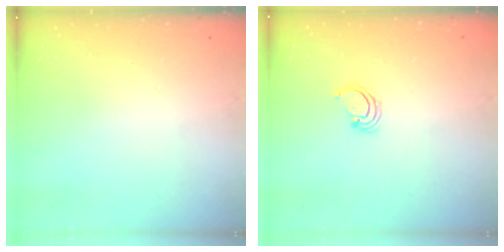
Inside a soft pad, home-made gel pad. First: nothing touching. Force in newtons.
{"total": 2.3, "press": 2.3, "slide": 0.2}